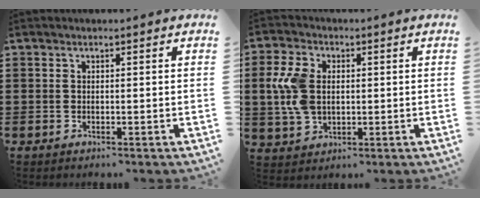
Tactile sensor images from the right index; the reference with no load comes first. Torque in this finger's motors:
{"motor_torque": [0.89, 0.54, 0.36, 0.12]}